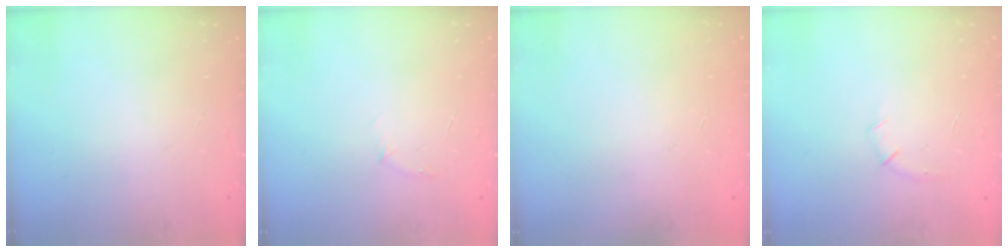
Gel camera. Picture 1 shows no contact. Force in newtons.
{"total": 3.7, "press": 3.6, "slide": 1.0}
{"total": 0.0}
{"total": 5.1, "press": 4.9, "slide": 1.4}